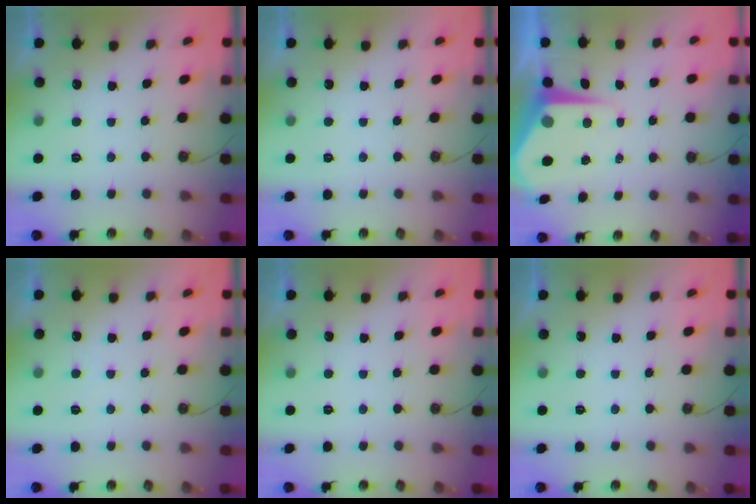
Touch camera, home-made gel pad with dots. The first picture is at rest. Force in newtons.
{"total": 0.0}
{"total": 8.8, "press": 8.7, "slide": 1.1}
{"total": 2.4, "press": 2.3, "slide": 0.5}
{"total": 0.0}
{"total": 0.0}